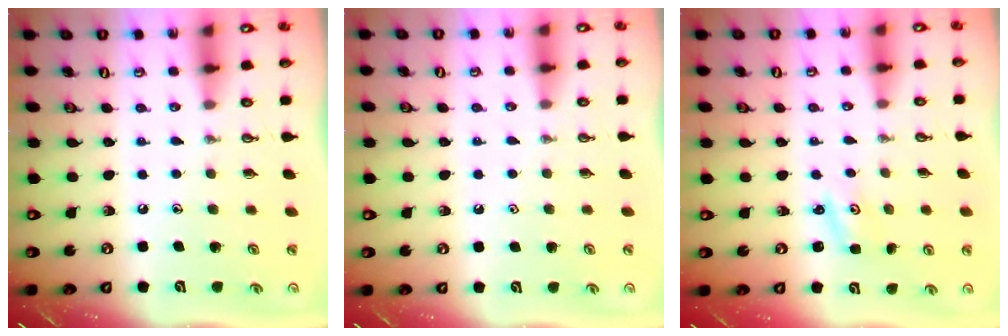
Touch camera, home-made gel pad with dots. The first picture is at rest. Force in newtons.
{"total": 0.9, "press": 0.7, "slide": 0.5}
{"total": 1.5, "press": 1.5, "slide": 0.2}